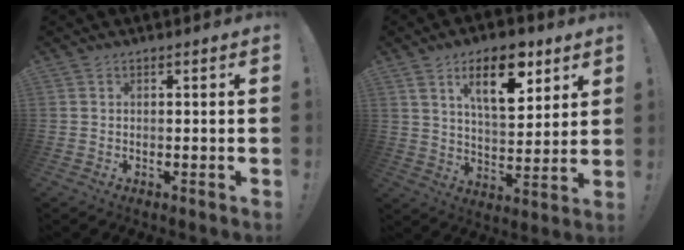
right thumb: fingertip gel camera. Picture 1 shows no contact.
{"total": 15.2, "force": [8.3, 6.5, 11.0], "torque": [-0.166, -0.027, 0.137]}